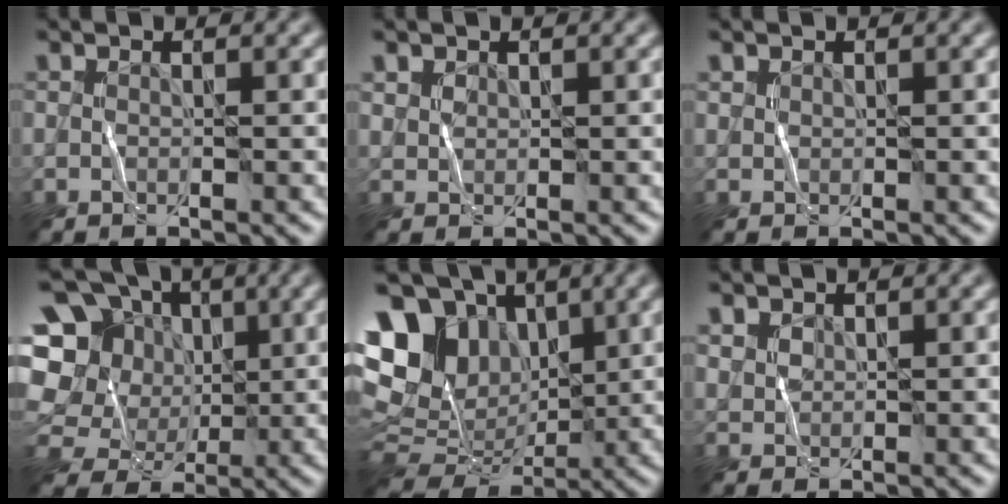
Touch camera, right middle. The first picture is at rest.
{"total": 0.8, "force": [0.6, 0.5, 0.1], "torque": [-0.004, 0.000, 0.016]}
{"total": 0.5, "force": [0.4, 0.3, 0.1], "torque": [-0.003, -0.002, 0.010]}
{"total": 15.0, "force": [0.0, 13.7, 6.1], "torque": [-0.170, 0.014, -0.010]}
{"total": 12.9, "force": [3.6, 9.7, 7.8], "torque": [-0.159, 0.022, 0.072]}
{"total": 1.1, "force": [0.8, 0.8, 0.2], "torque": [-0.008, 0.000, 0.019]}